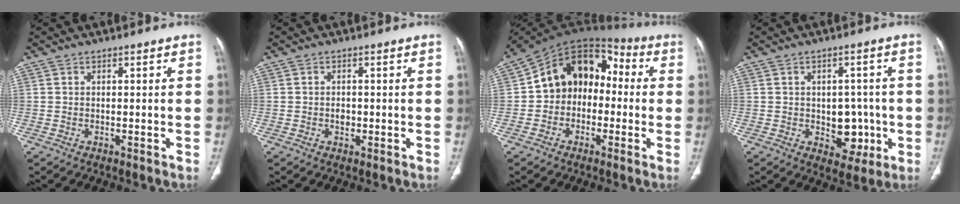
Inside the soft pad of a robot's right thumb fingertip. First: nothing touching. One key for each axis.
{"total": 1.8, "fx": -0.3, "fy": 1.4, "fz": 1.1, "tx": -0.011, "ty": 0.003, "tz": -0.004}
{"total": 15.0, "fx": -0.3, "fy": 11.4, "fz": 9.7, "tx": -0.105, "ty": 0.054, "tz": -0.021}
{"total": 7.5, "fx": -1.4, "fy": 5.5, "fz": 4.9, "tx": -0.022, "ty": 0.008, "tz": -0.008}